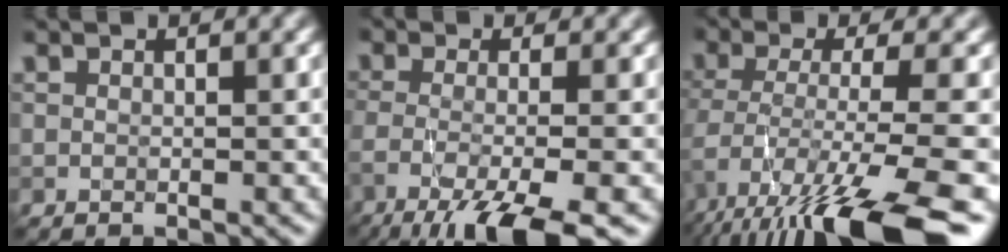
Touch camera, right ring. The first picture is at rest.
{"total": 8.4, "force": [-4.9, 2.0, 6.5], "torque": [-0.098, -0.018, -0.093]}
{"total": 11.3, "force": [-6.4, 2.6, 8.9], "torque": [-0.154, -0.021, -0.098]}